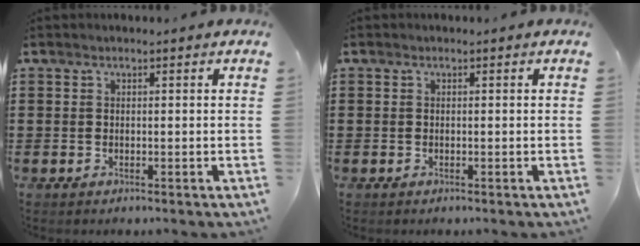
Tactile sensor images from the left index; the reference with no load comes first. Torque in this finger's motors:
{"motor_torque": [0.00, 0.00, 0.00, 0.00]}